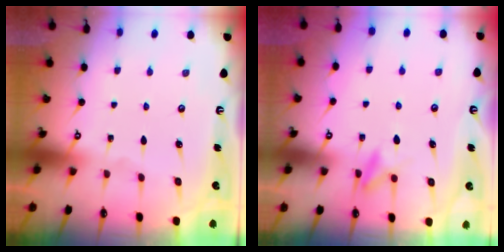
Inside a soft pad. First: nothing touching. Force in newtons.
{"total": 9.3, "press": 9.2, "slide": 1.3}